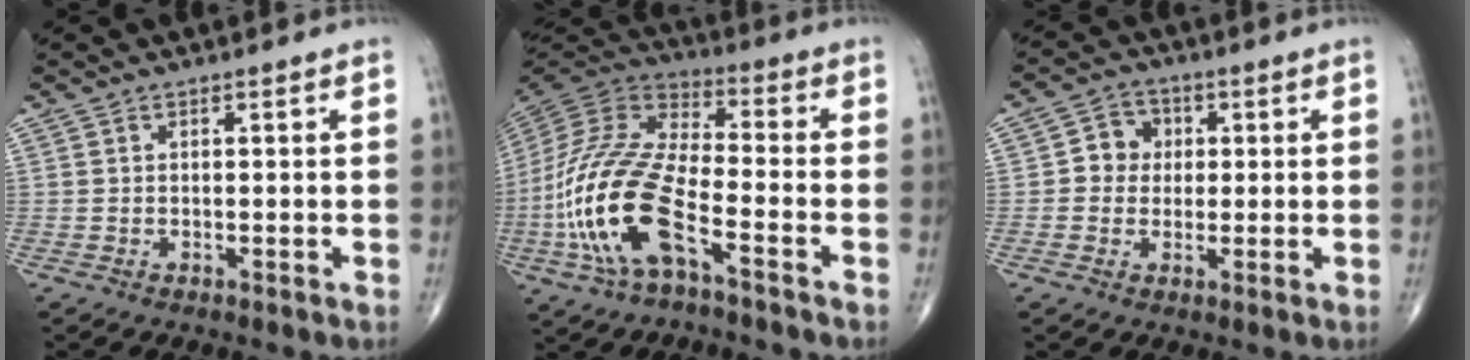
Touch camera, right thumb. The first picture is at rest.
{"total": 19.9, "force": [-7.3, 7.6, 16.9], "torque": [-0.371, 0.034, -0.139]}
{"total": 5.4, "force": [0.5, 4.9, 2.1], "torque": [-0.004, 0.008, -0.001]}